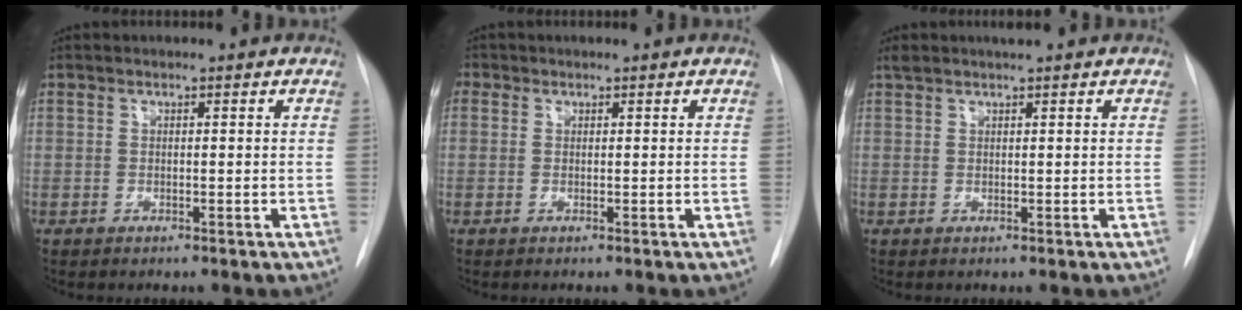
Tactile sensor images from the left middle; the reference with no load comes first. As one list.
[{"total": 1.7, "force": [0.6, 1.5, 0.5], "torque": [-0.006, 0.010, 0.010]}, {"total": 2.4, "force": [2.1, 0.0, 1.2], "torque": [-0.021, 0.019, 0.036]}]